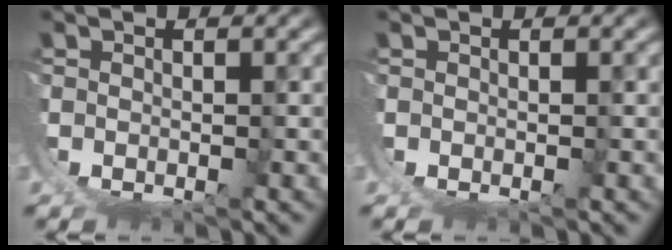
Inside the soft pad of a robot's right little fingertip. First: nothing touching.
{"total": 0.0}